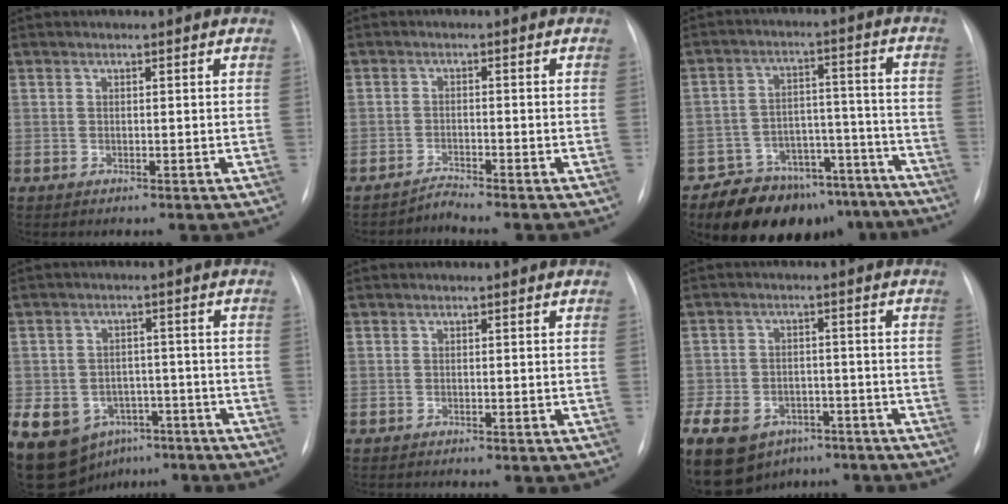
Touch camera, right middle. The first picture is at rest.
{"total": 2.1, "force": [-1.9, -0.9, -0.6], "torque": [0.014, -0.014, -0.032]}
{"total": 16.0, "force": [-13.3, 7.7, 4.3], "torque": [-0.041, 0.047, -0.181]}
{"total": 17.5, "force": [-9.2, 13.0, 7.1], "torque": [-0.170, 0.014, -0.121]}
{"total": 1.0, "force": [-1.0, -0.2, 0.1], "torque": [-0.004, -0.006, -0.012]}
{"total": 31.7, "force": [-17.0, 23.1, 13.5], "torque": [-0.431, -0.022, -0.243]}